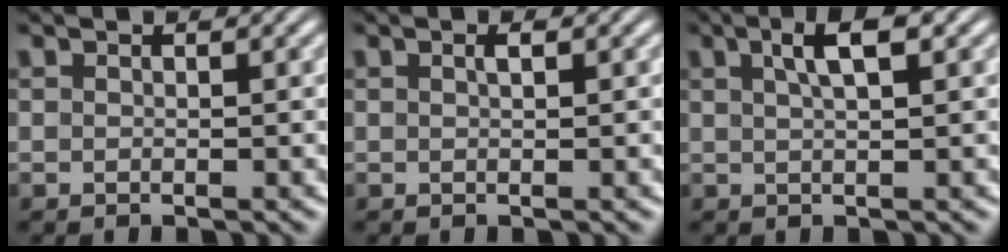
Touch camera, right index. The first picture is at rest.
{"total": 0.6, "force": [0.1, 0.0, 0.6], "torque": [-0.006, 0.000, 0.002]}
{"total": 3.2, "force": [1.4, 0.5, 2.9], "torque": [-0.045, 0.010, 0.024]}